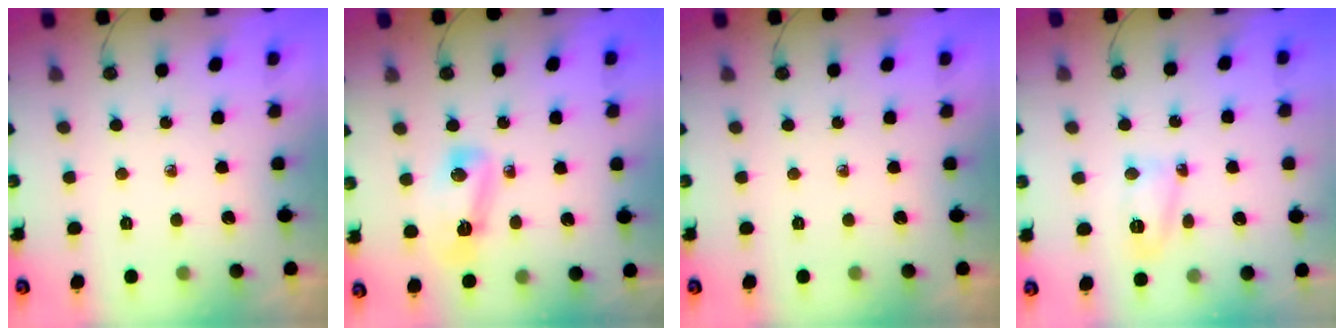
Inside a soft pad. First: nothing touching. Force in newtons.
{"total": 6.9, "press": 6.9, "slide": 0.8}
{"total": 0.0}
{"total": 9.2, "press": 6.1, "slide": 6.8}